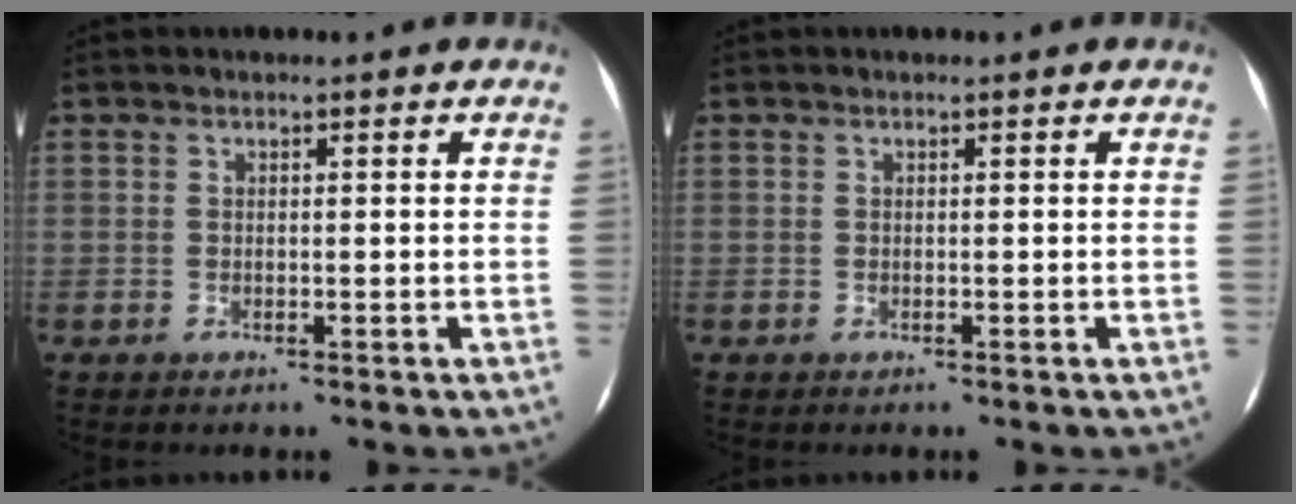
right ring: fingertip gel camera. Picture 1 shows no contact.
{"total": 0.0}